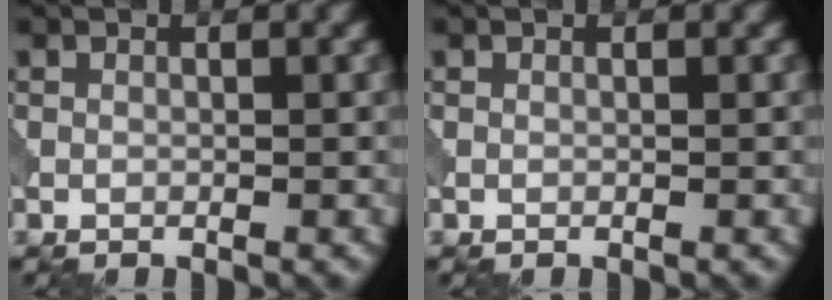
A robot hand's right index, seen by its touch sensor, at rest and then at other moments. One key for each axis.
{"total": 0.0}